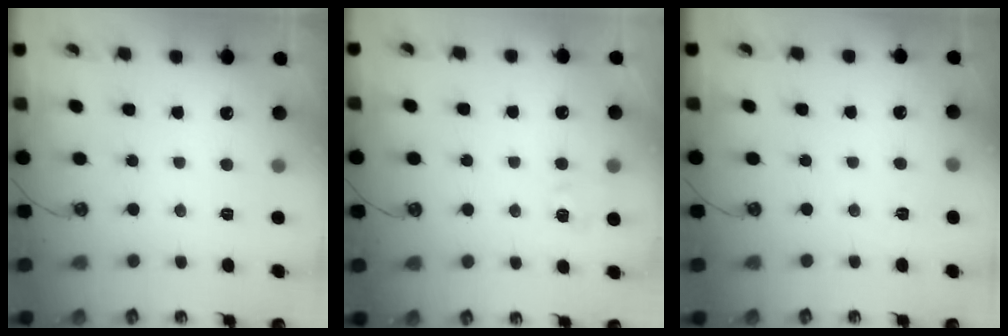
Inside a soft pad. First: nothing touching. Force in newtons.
{"total": 3.5, "press": 3.5, "slide": 0.5}
{"total": 2.3, "press": 2.3, "slide": 0.3}